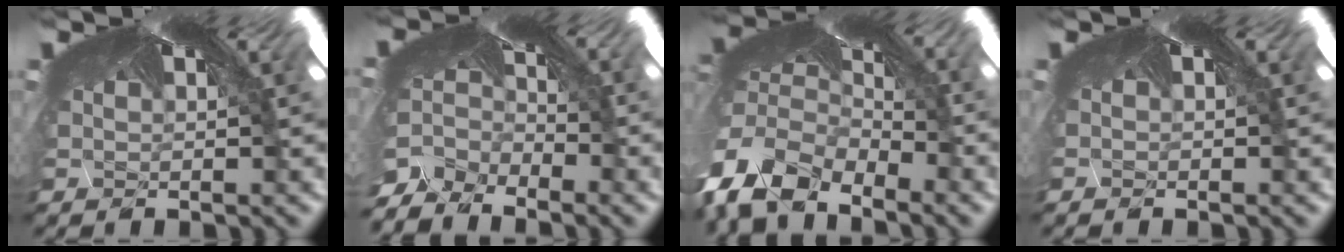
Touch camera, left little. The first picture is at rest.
{"total": 12.5, "force": [-12.4, 0.3, 0.7], "torque": [-0.014, -0.058, -0.187]}
{"total": 10.4, "force": [-10.2, 1.4, 1.4], "torque": [-0.060, -0.084, -0.154]}
{"total": 0.6, "force": [-0.4, -0.3, -0.3], "torque": [0.012, -0.003, -0.005]}